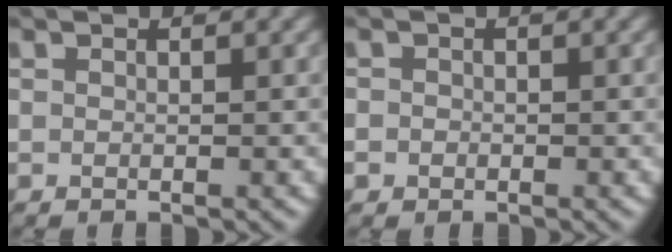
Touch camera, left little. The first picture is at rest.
{"total": 0.9, "force": [-0.2, 0.9, 0.2], "torque": [0.007, -0.006, -0.005]}